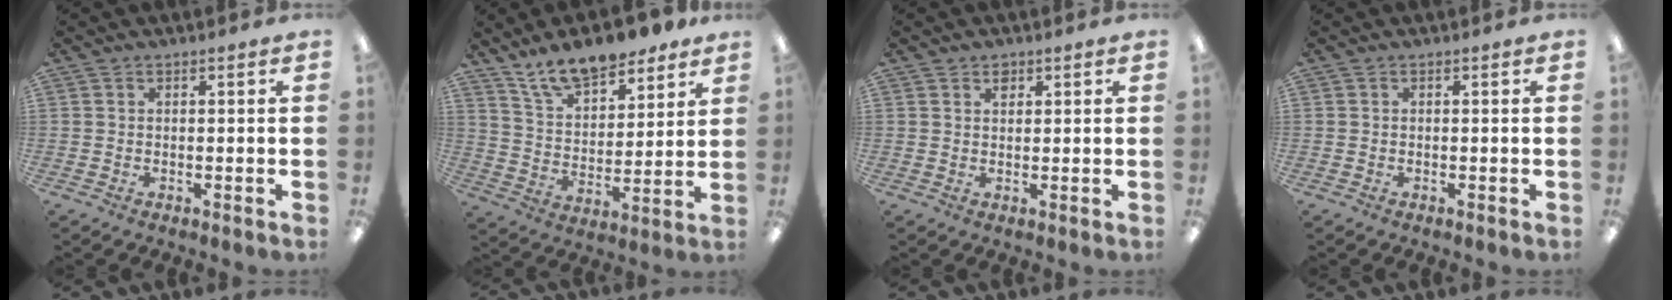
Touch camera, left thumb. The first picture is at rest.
{"total": 14.0, "force": [11.7, 5.1, 5.6], "torque": [-0.098, -0.070, 0.212]}
{"total": 1.8, "force": [1.3, 1.1, 0.4], "torque": [-0.002, -0.003, 0.023]}
{"total": 0.0}